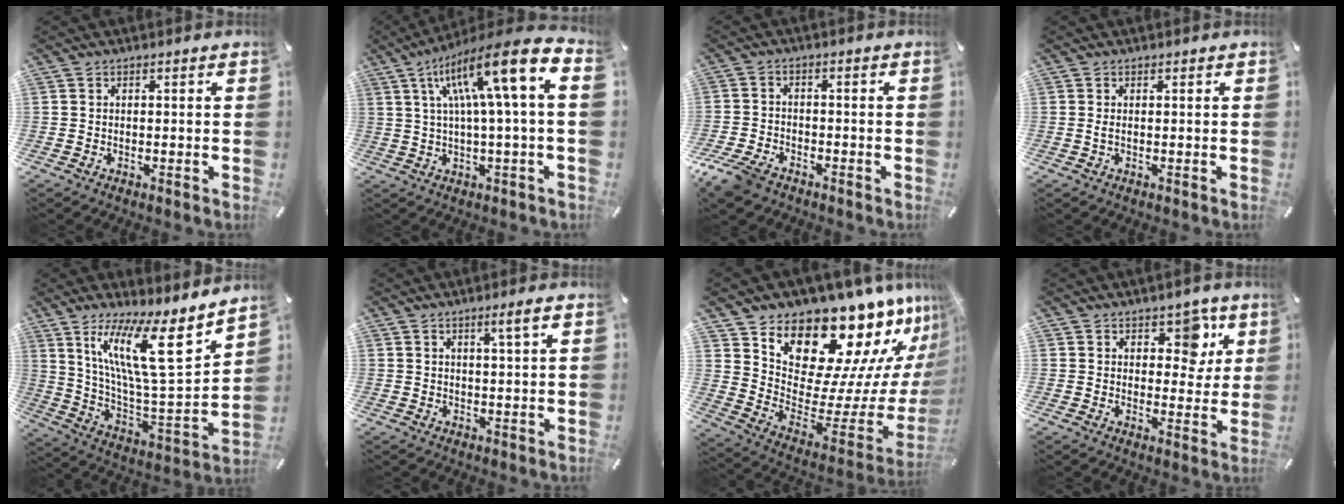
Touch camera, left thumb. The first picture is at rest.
{"total": 17.3, "force": [5.9, 2.7, 16.0], "torque": [-0.284, -0.022, 0.082]}
{"total": 6.1, "force": [-4.5, 3.2, 2.6], "torque": [-0.067, 0.014, -0.089]}
{"total": 0.9, "force": [0.1, 0.3, 0.8], "torque": [-0.017, 0.001, 0.002]}
{"total": 20.3, "force": [12.0, 5.0, 15.6], "torque": [-0.276, -0.076, 0.189]}
{"total": 3.9, "force": [1.9, 0.2, 3.4], "torque": [-0.060, -0.003, 0.028]}
{"total": 19.7, "force": [17.2, 7.7, 6.0], "torque": [-0.072, -0.163, 0.300]}
{"total": 7.9, "force": [4.0, 5.2, 4.3], "torque": [-0.030, -0.021, 0.061]}